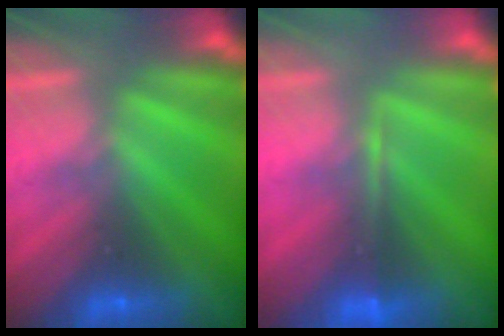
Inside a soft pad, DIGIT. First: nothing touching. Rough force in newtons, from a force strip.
{"total": 1.6}